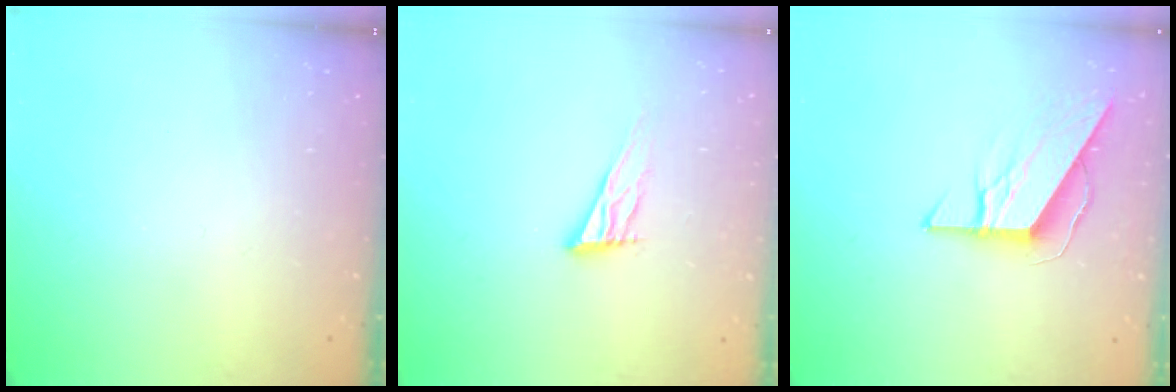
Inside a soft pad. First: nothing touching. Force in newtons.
{"total": 11.0, "press": 10.7, "slide": 2.6}
{"total": 8.3, "press": 8.3, "slide": 0.7}